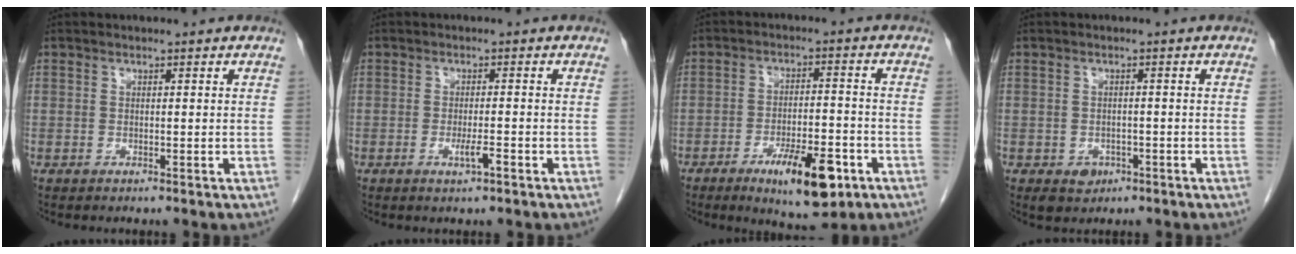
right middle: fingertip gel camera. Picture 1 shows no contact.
{"total": 2.3, "force": [-1.1, 0.2, 2.0], "torque": [-0.034, -0.002, -0.018]}
{"total": 10.4, "force": [-5.4, 2.8, 8.4], "torque": [-0.131, -0.009, -0.077]}
{"total": 3.0, "force": [-1.4, 2.4, 1.2], "torque": [-0.016, 0.002, -0.011]}